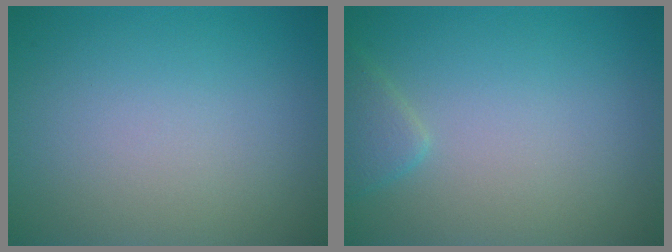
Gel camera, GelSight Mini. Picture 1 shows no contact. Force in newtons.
{"total": 1.6, "press": 1.6, "slide": 0.1}